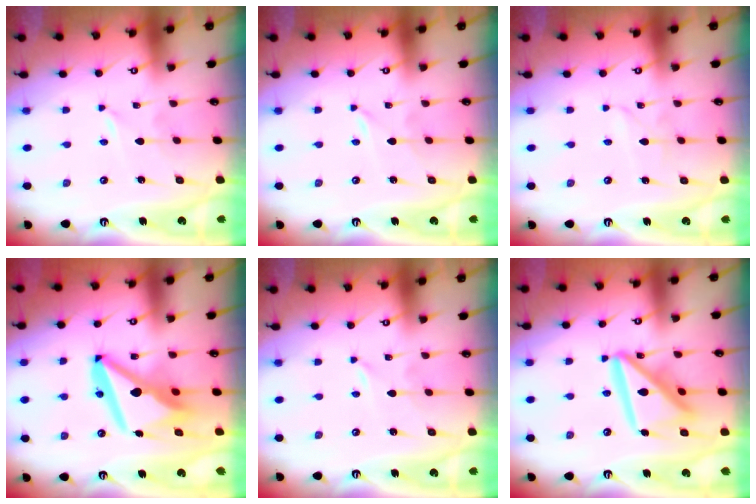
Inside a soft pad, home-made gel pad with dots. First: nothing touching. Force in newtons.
{"total": 0.0}
{"total": 1.7, "press": 1.7, "slide": 0.2}
{"total": 14.7, "press": 14.7, "slide": 1.5}
{"total": 0.0}
{"total": 17.4, "press": 17.2, "slide": 2.0}